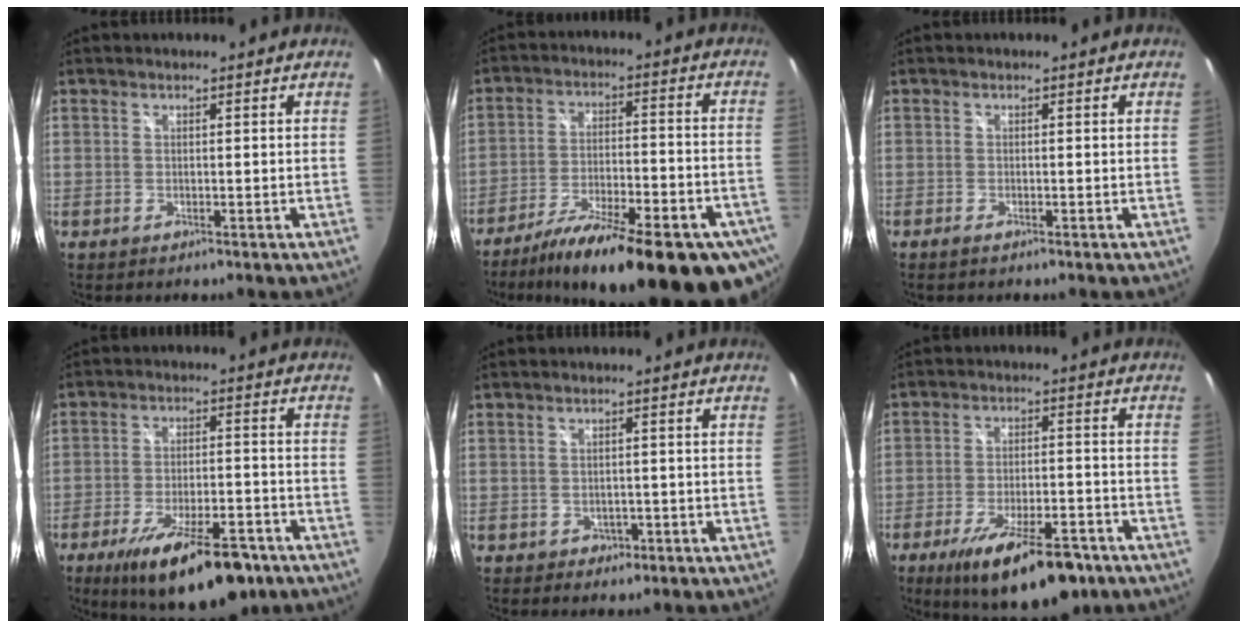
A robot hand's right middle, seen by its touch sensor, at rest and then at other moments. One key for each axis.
{"total": 25.8, "fx": -17.8, "fy": 6.6, "fz": 17.5, "tx": -0.287, "ty": -0.055, "tz": -0.251}
{"total": 1.1, "fx": -0.8, "fy": 0.1, "fz": 0.7, "tx": -0.013, "ty": -0.004, "tz": -0.016}
{"total": 17.9, "fx": -11.8, "fy": 5.8, "fz": 12.1, "tx": -0.208, "ty": -0.029, "tz": -0.172}
{"total": 2.5, "fx": -0.8, "fy": 2.2, "fz": 0.9, "tx": -0.017, "ty": 0.000, "tz": -0.004}
{"total": 14.7, "fx": -9.7, "fy": 4.8, "fz": 9.9, "tx": -0.178, "ty": -0.024, "tz": -0.144}